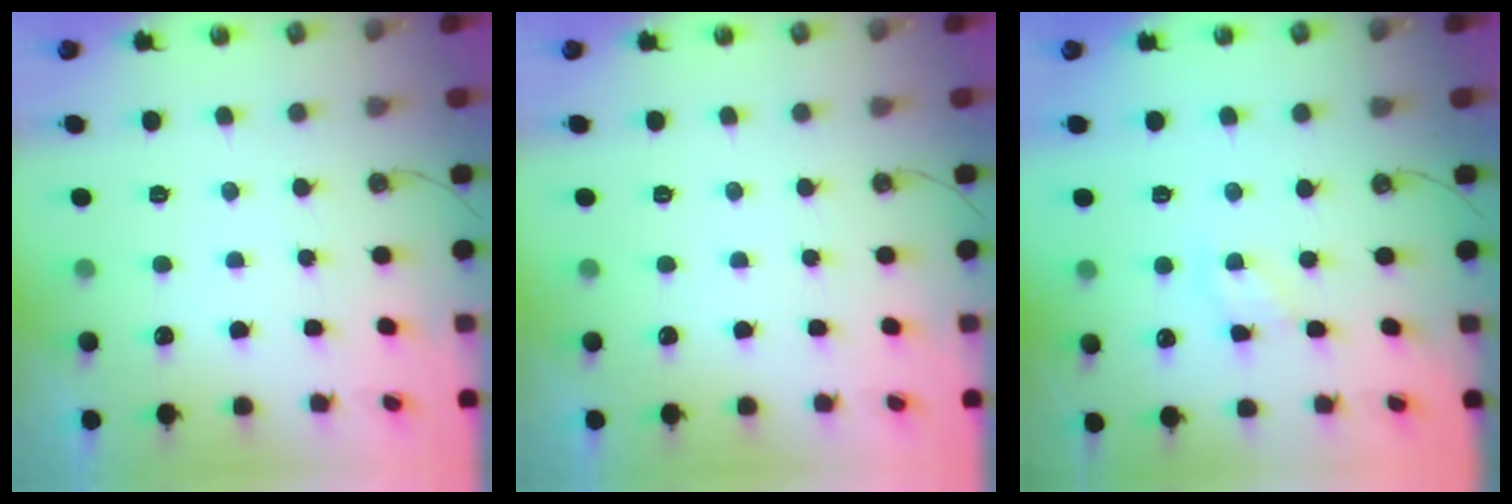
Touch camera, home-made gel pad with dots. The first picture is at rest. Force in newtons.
{"total": 0.0}
{"total": 2.8, "press": 2.8, "slide": 0.4}